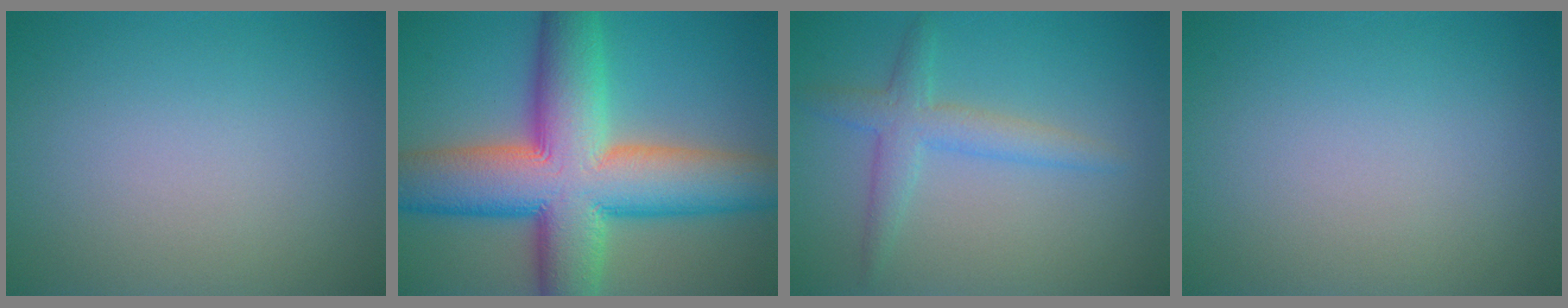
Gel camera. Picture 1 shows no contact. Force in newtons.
{"total": 14.8, "press": 14.8, "slide": 0.7}
{"total": 3.0, "press": 3.0, "slide": 0.1}
{"total": 0.0}